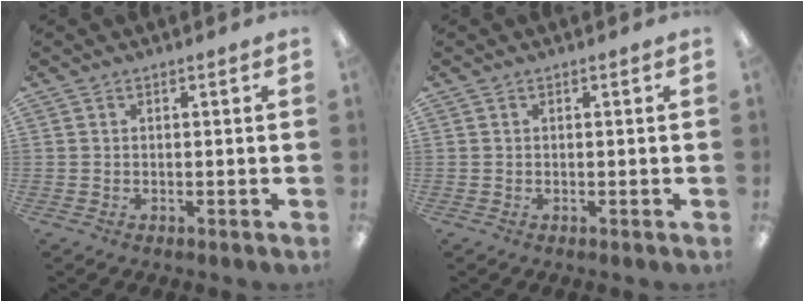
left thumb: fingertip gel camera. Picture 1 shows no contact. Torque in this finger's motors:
{"motor_torque": [-0.15, 0.12, -0.14, 0.08, 0.00]}